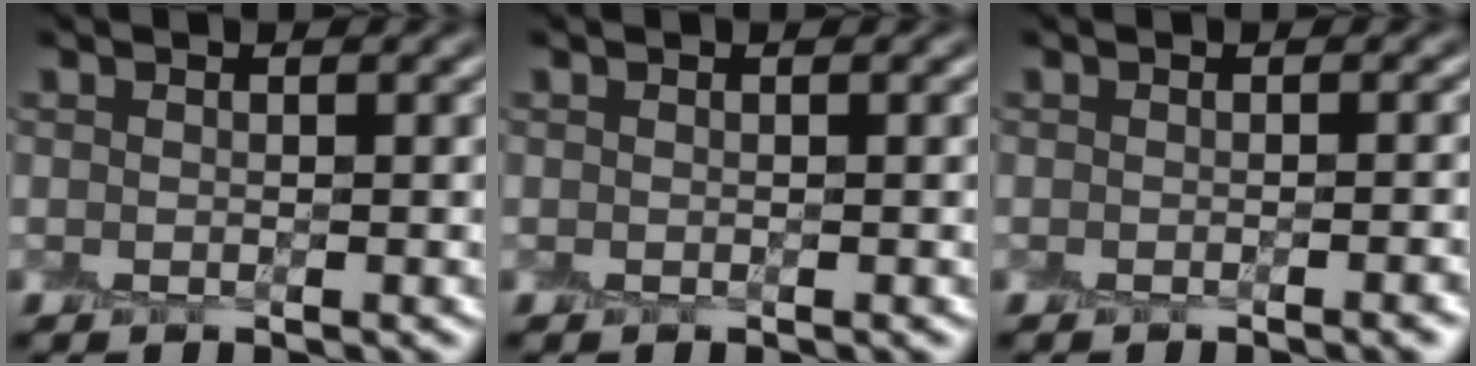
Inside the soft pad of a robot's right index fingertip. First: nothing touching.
{"total": 0.0}
{"total": 2.2, "force": [-1.0, 0.6, 1.8], "torque": [-0.011, 0.001, -0.012]}